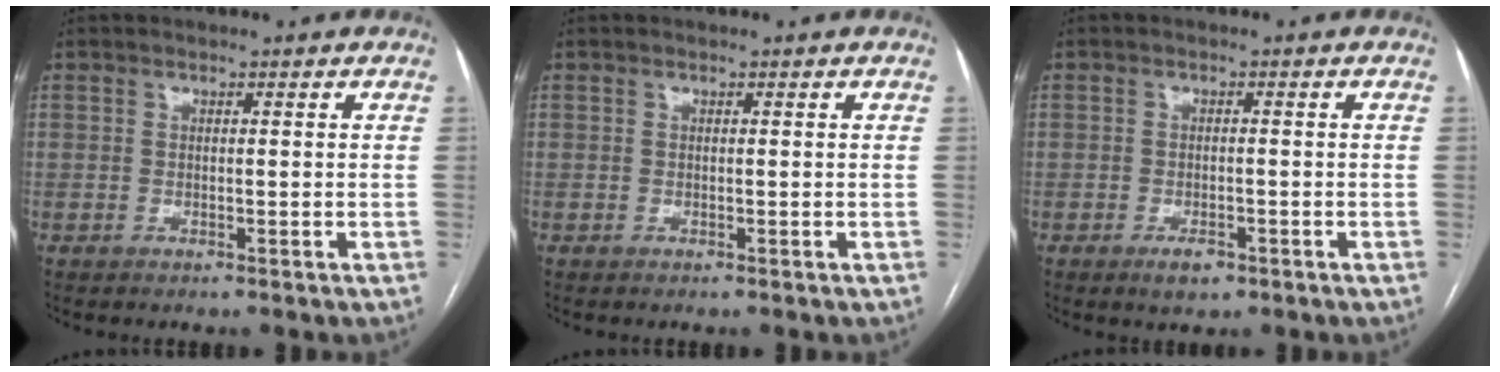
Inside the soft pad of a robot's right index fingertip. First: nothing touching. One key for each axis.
{"total": 0.0}
{"total": 2.6, "fx": -1.6, "fy": 1.3, "fz": 1.6, "tx": -0.025, "ty": 0.000, "tz": -0.019}